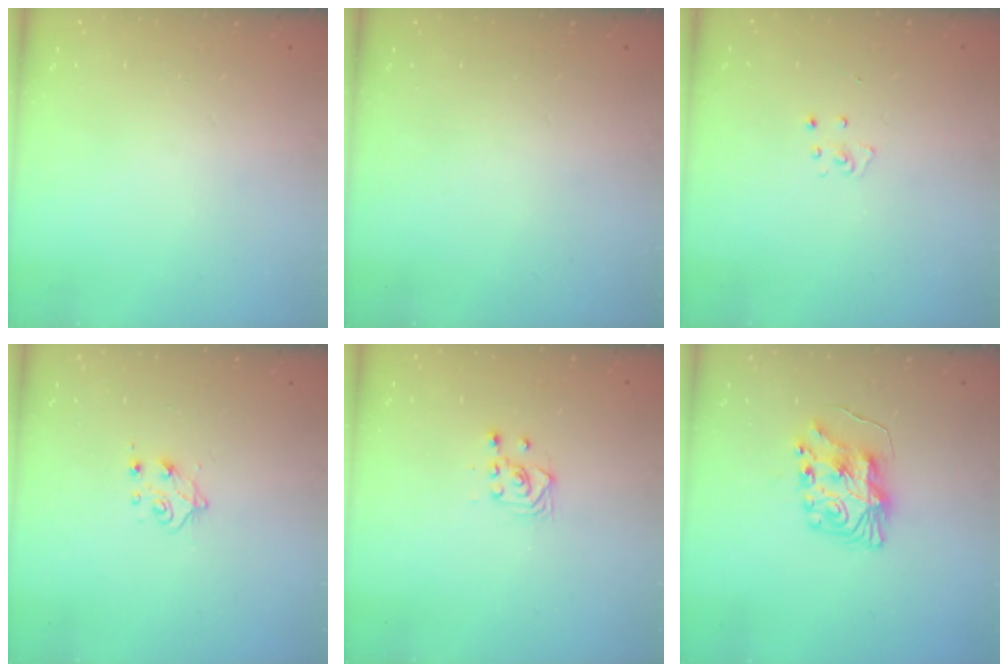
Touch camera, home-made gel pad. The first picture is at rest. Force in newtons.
{"total": 0.0}
{"total": 2.6, "press": 2.6, "slide": 0.2}
{"total": 5.5, "press": 5.4, "slide": 0.6}
{"total": 4.2, "press": 3.9, "slide": 1.7}
{"total": 8.5, "press": 8.5, "slide": 0.4}